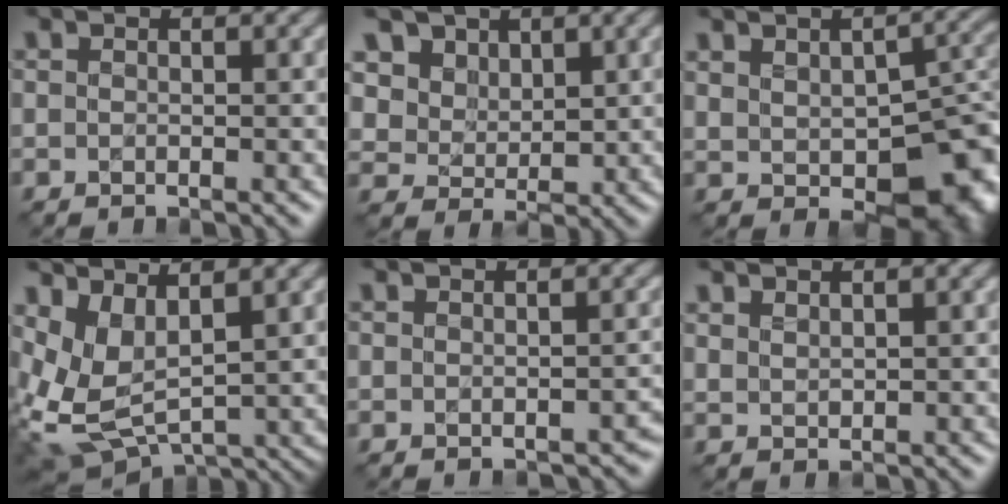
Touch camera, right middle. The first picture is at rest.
{"total": 5.8, "force": [3.3, 4.5, 1.6], "torque": [-0.043, -0.005, 0.053]}
{"total": 10.8, "force": [-2.1, 6.3, 8.6], "torque": [-0.108, -0.028, -0.004]}
{"total": 6.1, "force": [2.0, 3.0, 5.0], "torque": [-0.115, -0.007, 0.041]}
{"total": 2.0, "force": [-1.1, 1.3, 1.0], "torque": [-0.001, -0.008, -0.012]}
{"total": 0.9, "force": [0.8, 0.3, 0.3], "torque": [-0.007, -0.003, 0.021]}